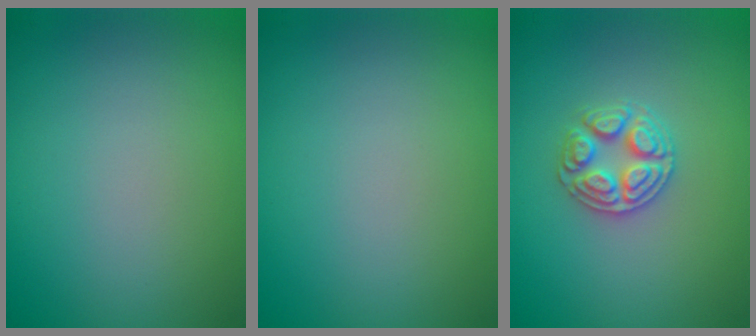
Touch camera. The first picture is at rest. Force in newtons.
{"total": 0.0}
{"total": 3.2, "press": 3.1, "slide": 0.4}